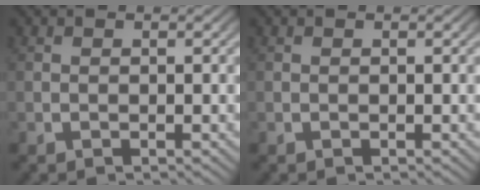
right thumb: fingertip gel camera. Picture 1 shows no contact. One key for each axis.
{"total": 0.0}